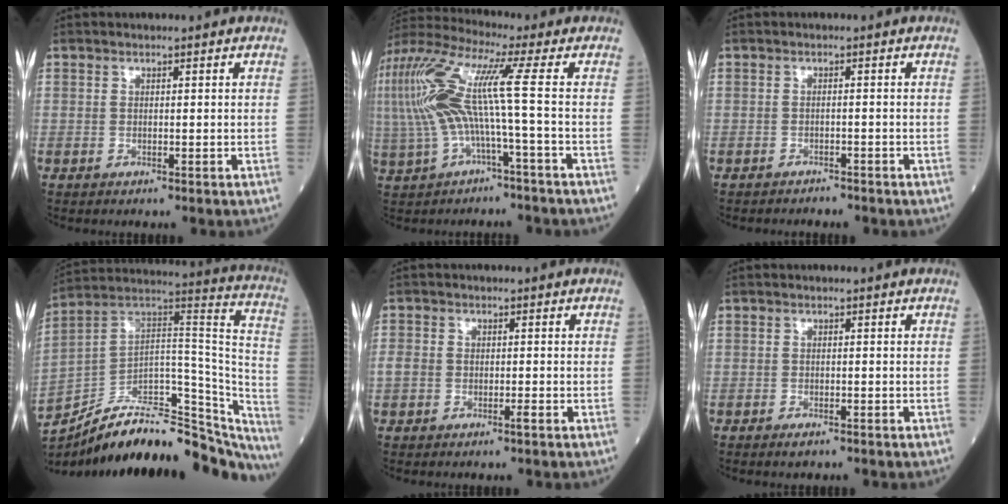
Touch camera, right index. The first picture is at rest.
{"total": 12.6, "force": [-0.4, 0.1, 12.5], "torque": [-0.278, 0.032, -0.014]}
{"total": 2.4, "force": [-2.2, 0.8, 0.3], "torque": [-0.008, -0.002, -0.028]}
{"total": 33.5, "force": [-28.4, 8.8, 15.3], "torque": [-0.188, 0.024, -0.400]}
{"total": 2.2, "force": [-0.9, 1.2, 1.7], "torque": [-0.035, 0.003, -0.017]}
{"total": 1.4, "force": [-1.1, 0.5, 0.8], "torque": [-0.015, -0.001, -0.014]}